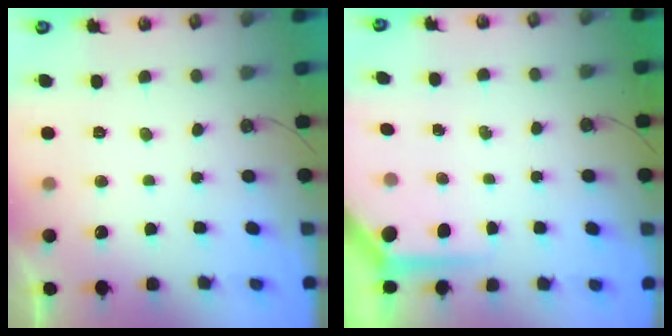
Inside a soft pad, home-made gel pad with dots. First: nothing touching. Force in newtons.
{"total": 5.2, "press": 5.2, "slide": 0.5}